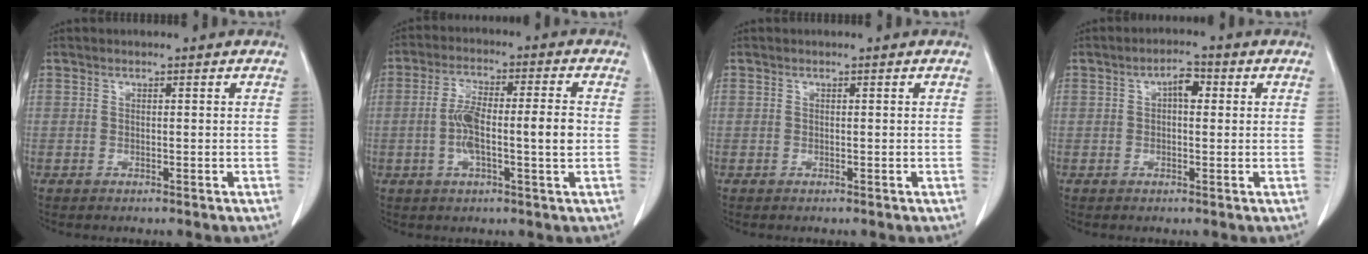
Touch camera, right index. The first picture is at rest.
{"total": 9.1, "force": [-0.9, 1.4, 8.9], "torque": [-0.167, 0.016, -0.018]}
{"total": 0.0}
{"total": 3.2, "force": [0.7, 1.5, 2.7], "torque": [-0.045, 0.012, 0.008]}